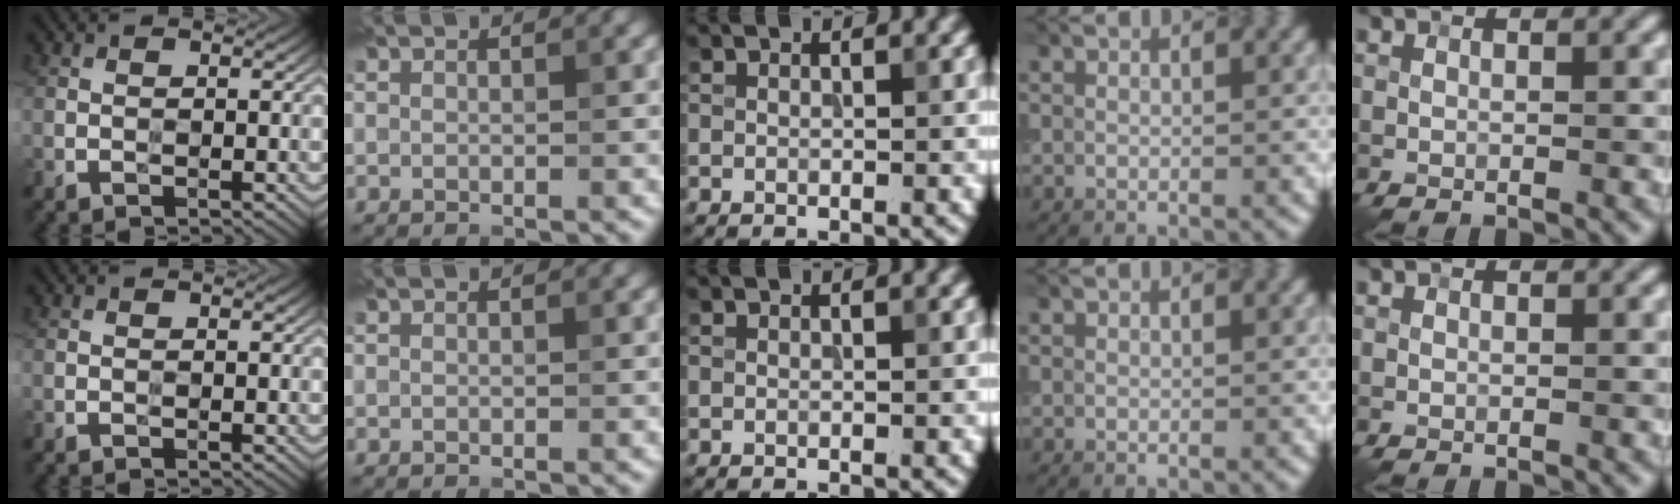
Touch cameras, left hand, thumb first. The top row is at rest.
{}